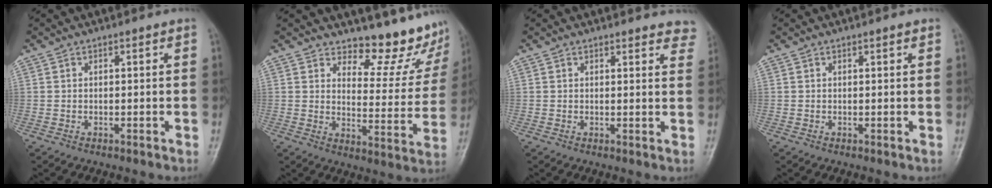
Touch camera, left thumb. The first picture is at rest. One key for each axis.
{"total": 12.1, "fx": 10.9, "fy": 3.8, "fz": 3.6, "tx": -0.010, "ty": -0.111, "tz": 0.137}
{"total": 6.1, "fx": 5.7, "fy": 1.8, "fz": 1.2, "tx": 0.025, "ty": -0.024, "tz": 0.039}
{"total": 0.5, "fx": 0.4, "fy": 0.1, "fz": 0.4, "tx": -0.006, "ty": -0.001, "tz": 0.004}